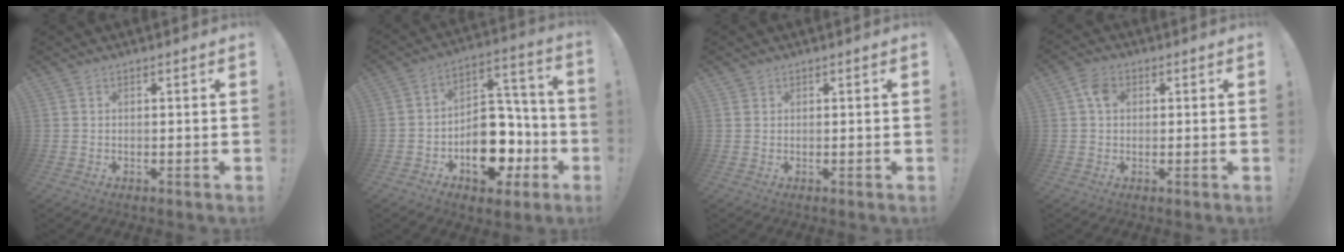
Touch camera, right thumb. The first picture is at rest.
{"total": 17.6, "force": [-7.6, 11.8, 10.7], "torque": [-0.128, 0.061, -0.110]}
{"total": 0.8, "force": [0.6, 0.5, 0.1], "torque": [0.002, -0.002, 0.011]}
{"total": 4.5, "force": [1.1, 3.3, 2.8], "torque": [-0.045, 0.006, 0.020]}